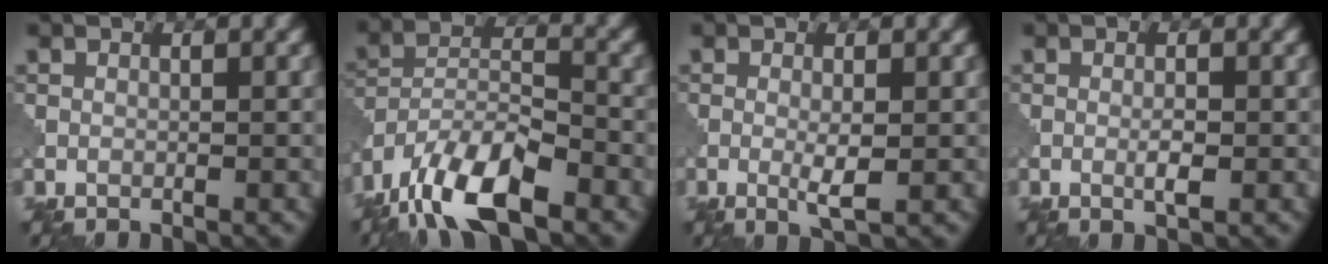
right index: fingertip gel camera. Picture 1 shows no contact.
{"total": 10.1, "force": [-7.4, 3.2, 6.1], "torque": [-0.104, 0.002, -0.150]}
{"total": 2.2, "force": [-0.3, 0.3, 2.2], "torque": [-0.040, -0.004, -0.003]}
{"total": 1.6, "force": [-0.3, 0.3, 1.5], "torque": [-0.030, -0.001, -0.008]}